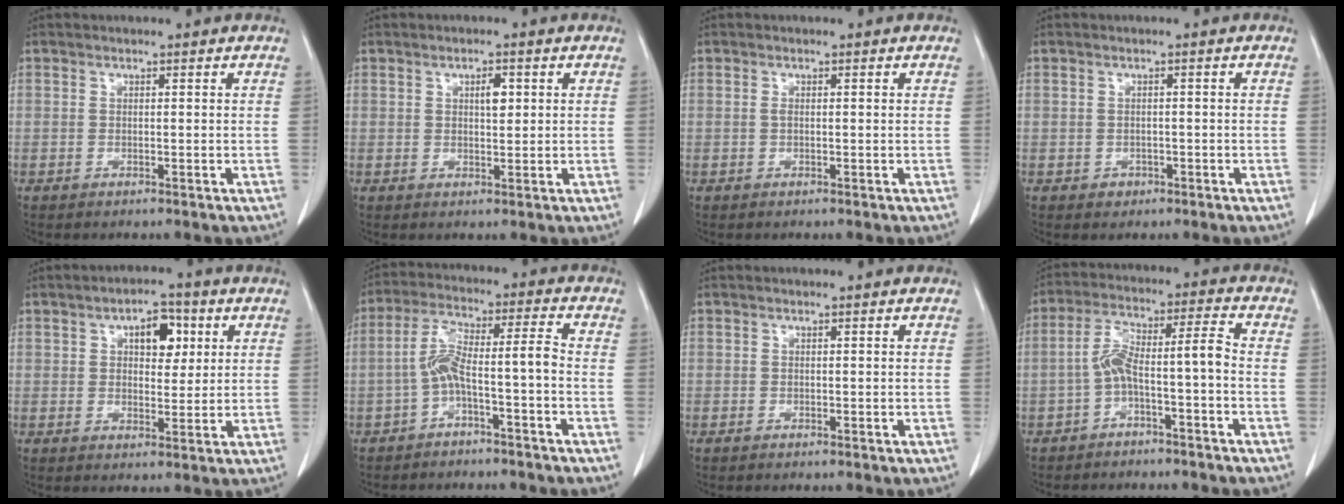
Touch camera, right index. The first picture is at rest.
{"total": 2.4, "force": [0.8, 0.9, 2.1], "torque": [-0.033, -0.001, 0.013]}
{"total": 0.6, "force": [0.0, 0.2, 0.6], "torque": [-0.013, 0.001, 0.001]}
{"total": 1.4, "force": [-0.7, 1.2, 0.2], "torque": [-0.002, 0.005, -0.008]}
{"total": 6.1, "force": [2.2, 3.2, 4.7], "torque": [-0.068, 0.015, 0.034]}
{"total": 7.2, "force": [-2.7, 0.4, 6.7], "torque": [-0.128, 0.036, -0.049]}
{"total": 0.0}
{"total": 7.3, "force": [-2.7, 0.7, 6.8], "torque": [-0.128, 0.040, -0.047]}